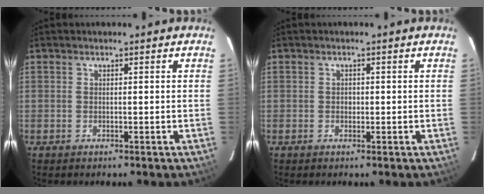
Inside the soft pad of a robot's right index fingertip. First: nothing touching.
{"total": 0.9, "force": [-0.2, 0.8, 0.2], "torque": [0.000, 0.001, -0.002]}